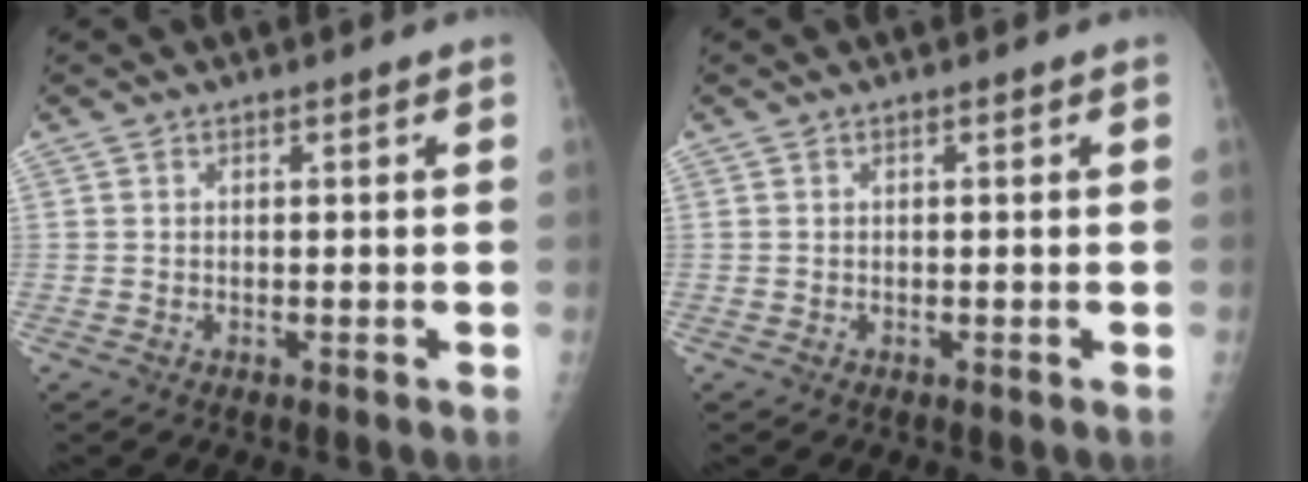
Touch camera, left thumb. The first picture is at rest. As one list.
[{"total": 0.0}]